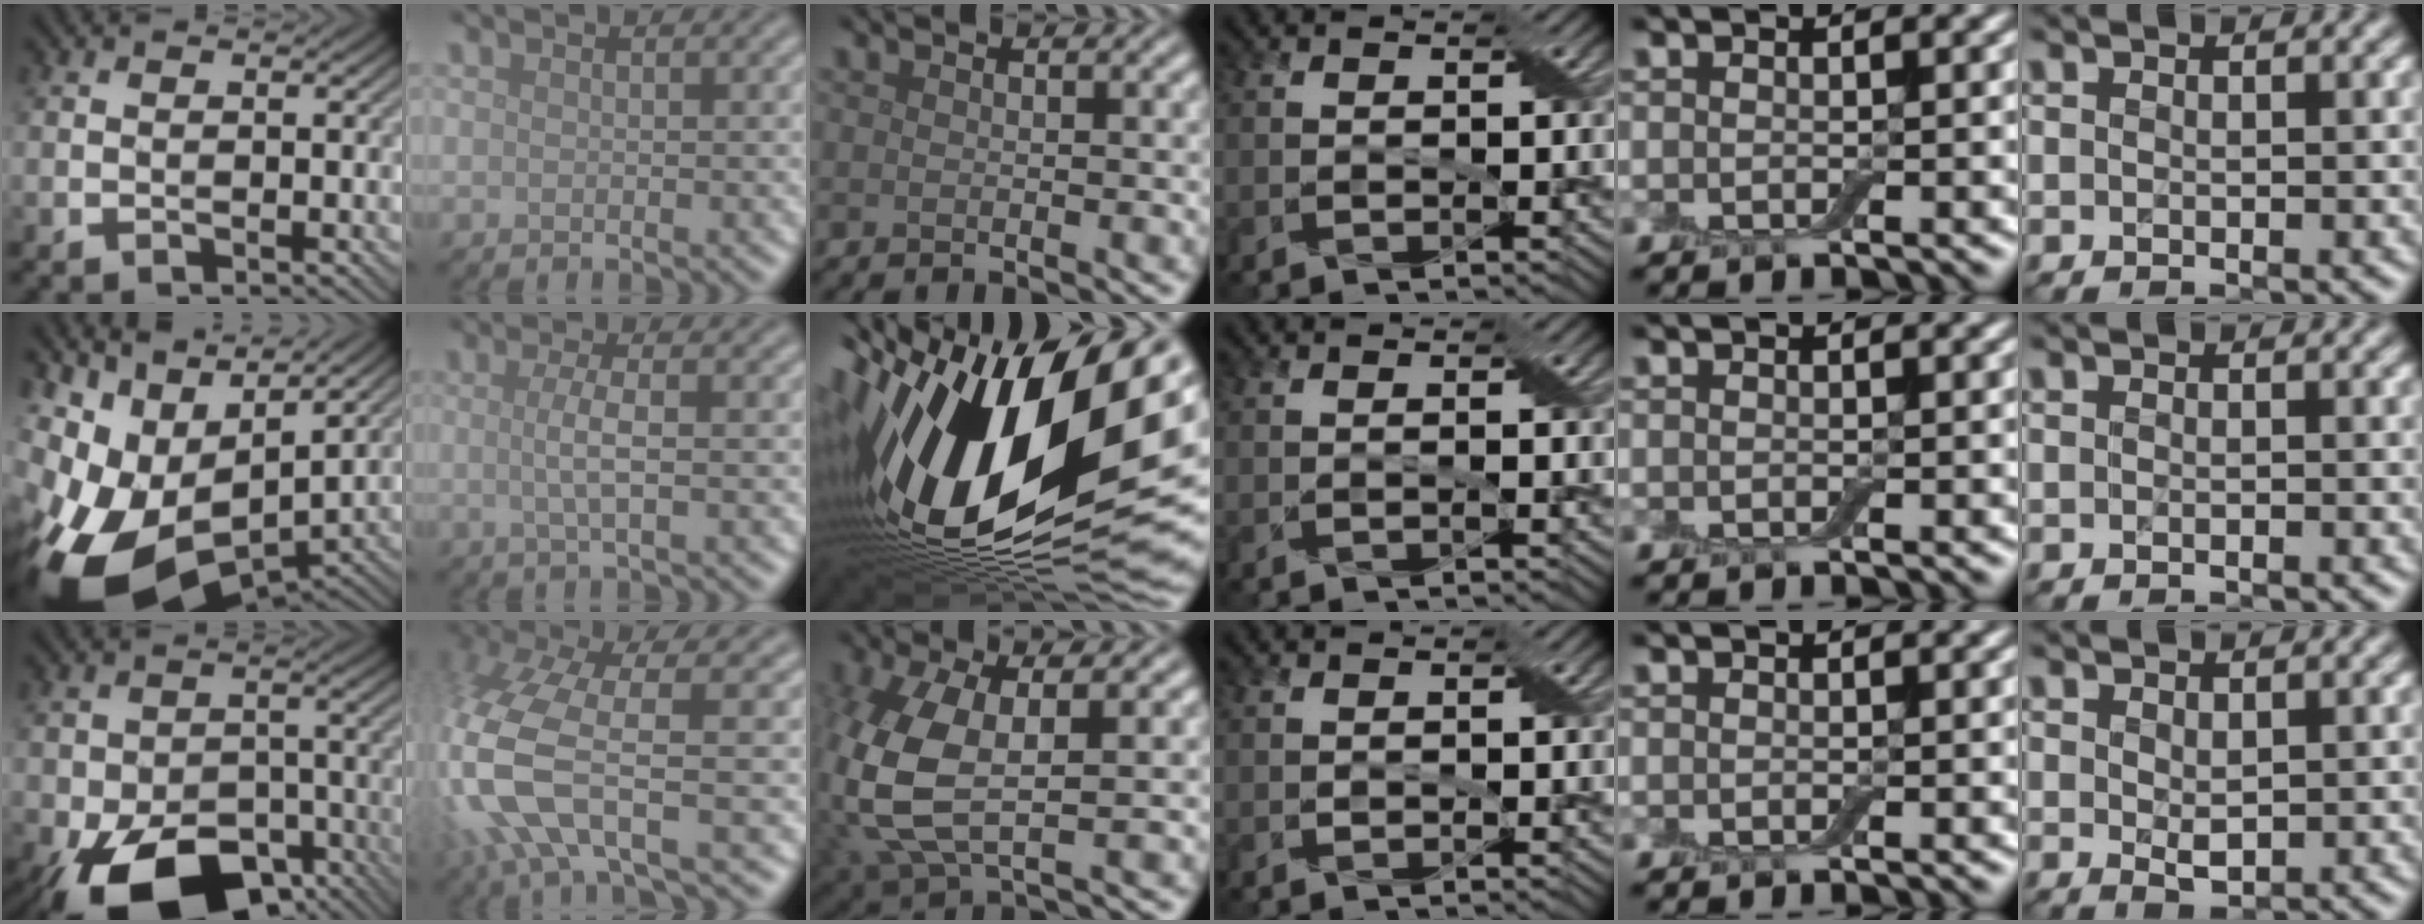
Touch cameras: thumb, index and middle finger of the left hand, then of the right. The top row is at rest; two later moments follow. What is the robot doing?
{"motion": "extract", "object": "airpods case & airpods"}